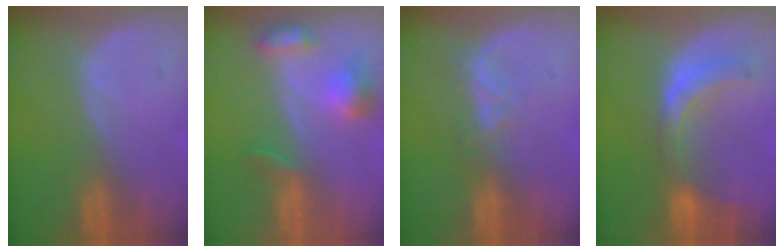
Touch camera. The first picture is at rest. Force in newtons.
{"total": 5.7, "press": 5.4, "slide": 2.0}
{"total": 3.4, "press": 3.3, "slide": 0.6}
{"total": 7.5, "press": 6.8, "slide": 3.2}